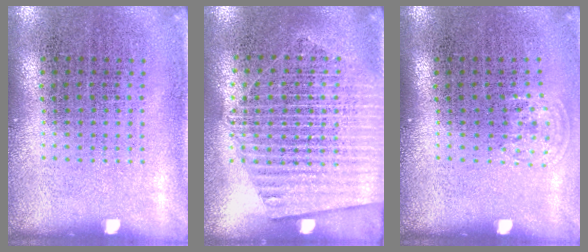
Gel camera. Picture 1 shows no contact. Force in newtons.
{"total": 1.5, "press": 1.4, "slide": 0.6}
{"total": 0.8, "press": 0.6, "slide": 0.5}